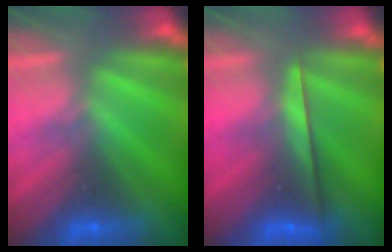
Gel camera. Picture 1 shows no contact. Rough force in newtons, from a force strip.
{"total": 2.3}